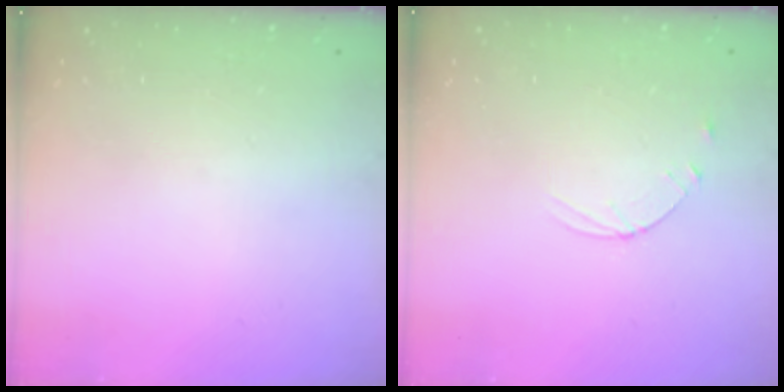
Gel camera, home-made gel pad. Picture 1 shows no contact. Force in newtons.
{"total": 3.6, "press": 3.5, "slide": 0.4}